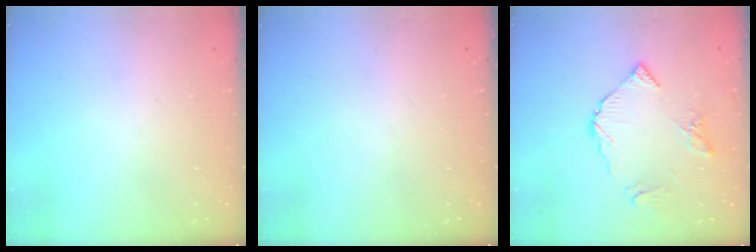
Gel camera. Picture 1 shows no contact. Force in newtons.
{"total": 0.0}
{"total": 9.4, "press": 9.3, "slide": 1.1}